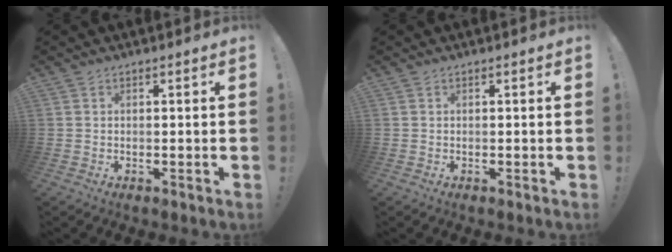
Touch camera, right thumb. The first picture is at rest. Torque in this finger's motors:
{"motor_torque": [0.00, 0.00, 0.00, 0.00, 0.00]}